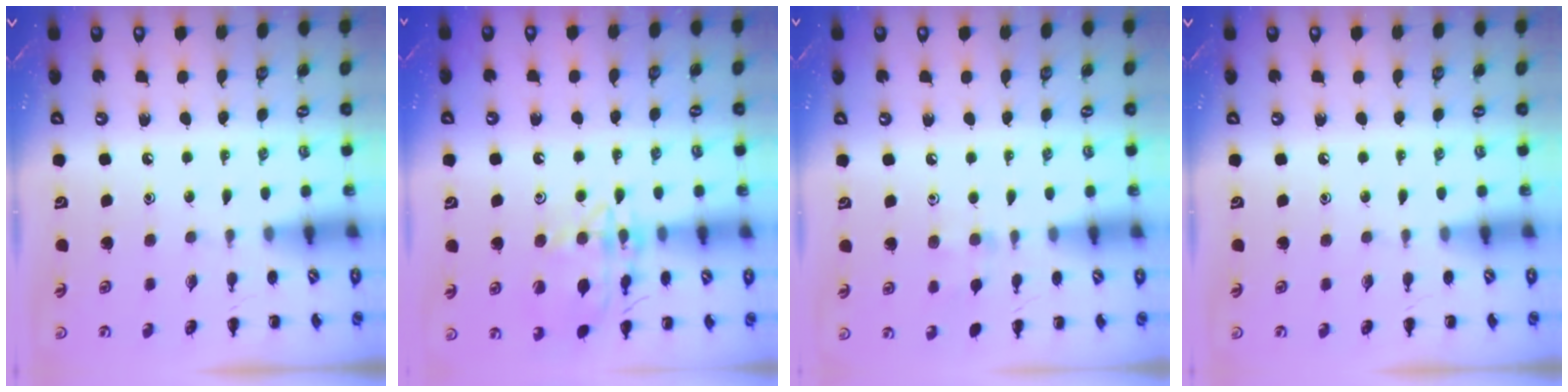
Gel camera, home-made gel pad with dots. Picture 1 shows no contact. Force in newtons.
{"total": 15.4, "press": 15.4, "slide": 0.8}
{"total": 6.0, "press": 5.6, "slide": 2.2}
{"total": 0.0}